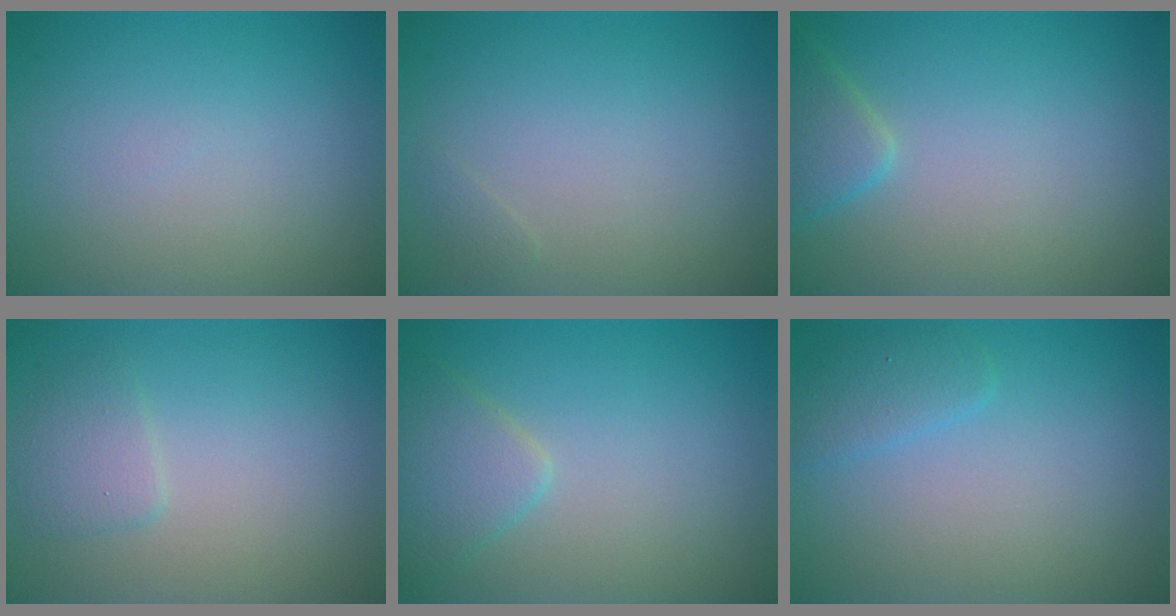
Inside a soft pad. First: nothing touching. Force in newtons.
{"total": 0.5, "press": 0.5, "slide": 0.0}
{"total": 2.4, "press": 2.4, "slide": 0.1}
{"total": 1.7, "press": 1.7, "slide": 0.0}
{"total": 2.7, "press": 2.7, "slide": 0.2}
{"total": 1.8, "press": 1.8, "slide": 0.1}